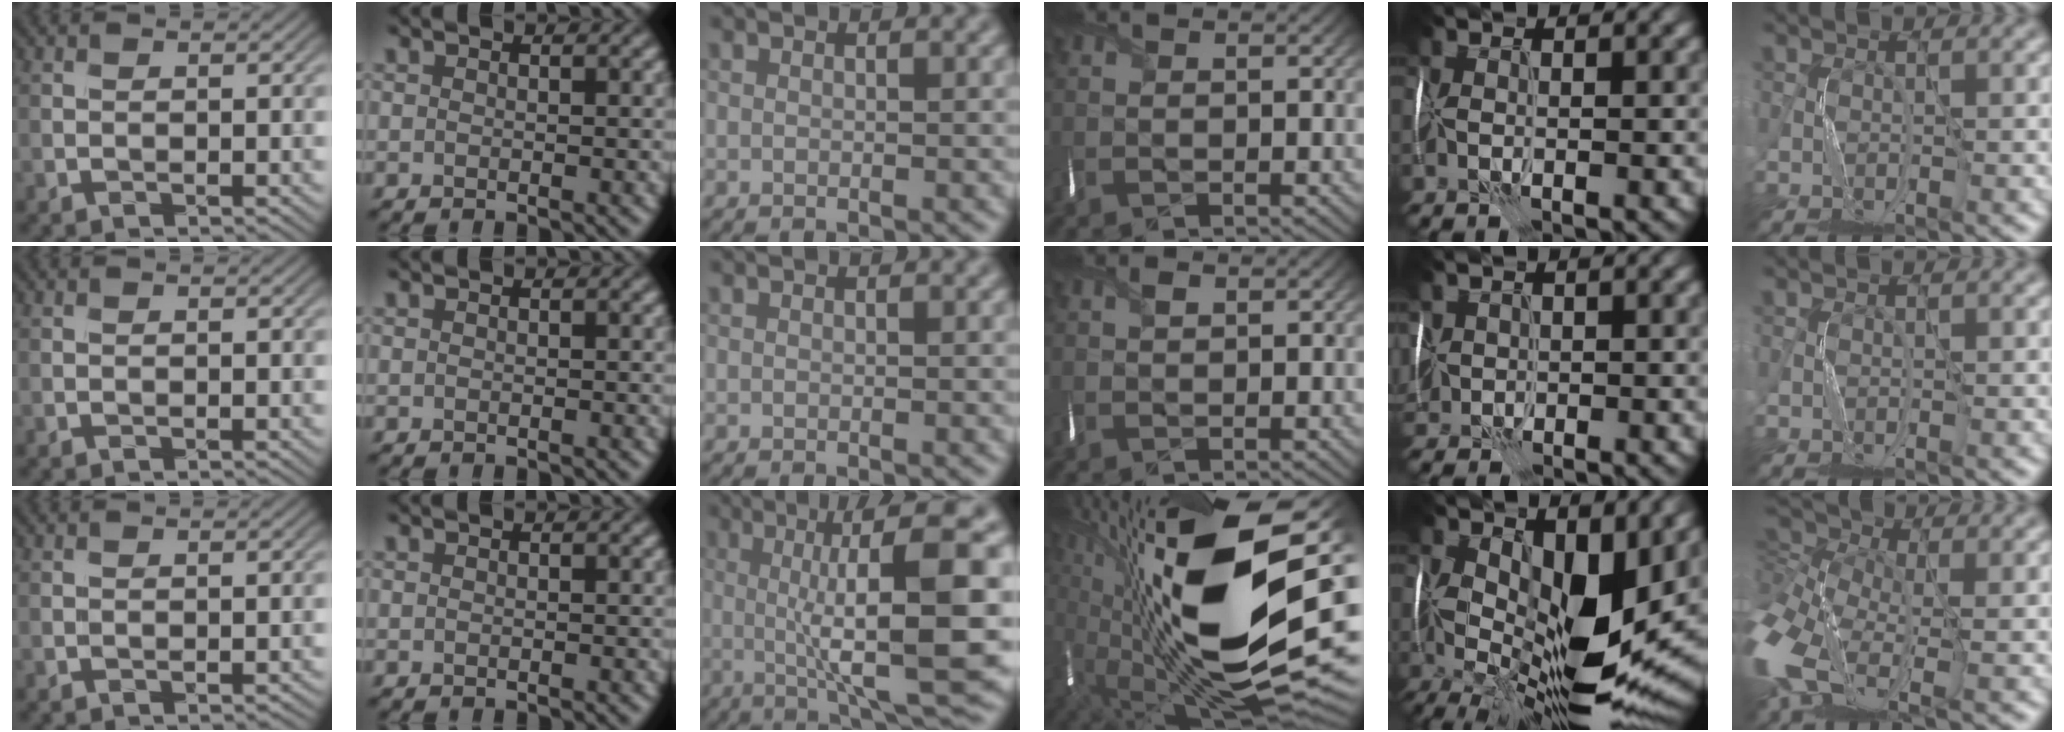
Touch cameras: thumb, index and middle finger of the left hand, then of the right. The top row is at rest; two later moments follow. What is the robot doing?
{"motion": "wrap", "object": "thread"}